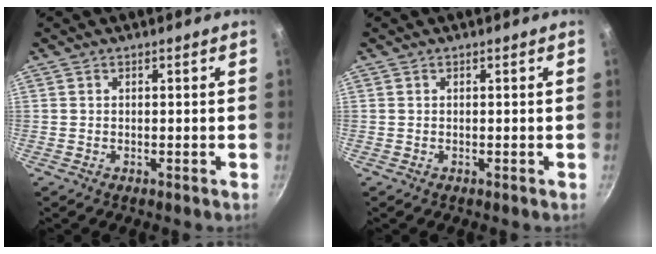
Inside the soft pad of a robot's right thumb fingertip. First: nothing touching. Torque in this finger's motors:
{"motor_torque": [0.00, 0.00, 0.13, -0.09, 0.00]}